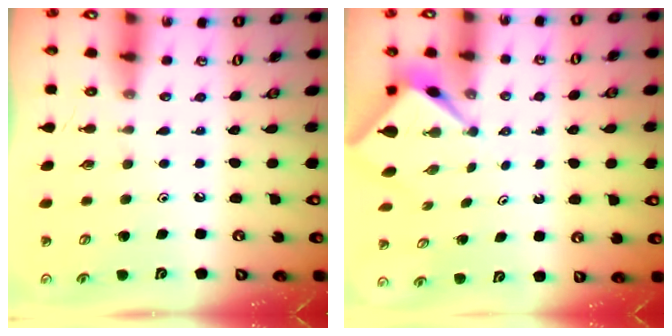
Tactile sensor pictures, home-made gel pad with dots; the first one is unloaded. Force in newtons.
{"total": 2.7, "press": 2.7, "slide": 0.1}